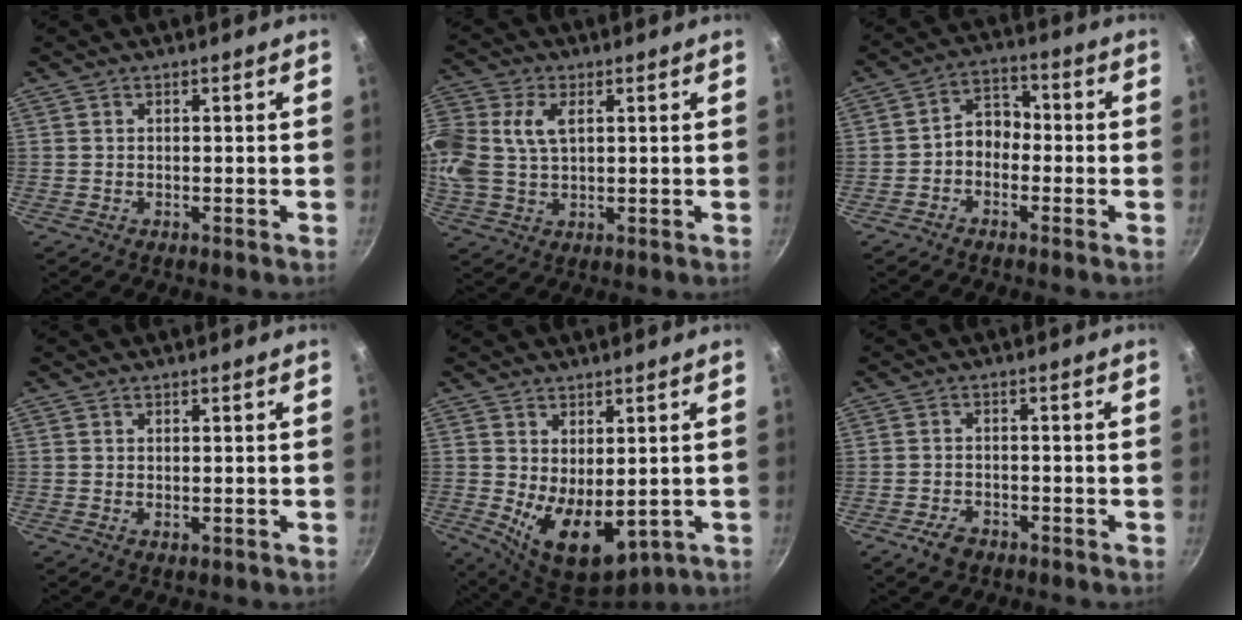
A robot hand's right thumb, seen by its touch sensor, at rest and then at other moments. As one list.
[{"total": 14.4, "force": [3.6, 10.1, 9.7], "torque": [-0.231, 0.024, 0.065]}, {"total": 5.8, "force": [-1.6, 4.4, 3.4], "torque": [-0.029, 0.033, -0.040]}, {"total": 0.7, "force": [0.1, 0.4, 0.6], "torque": [-0.008, -0.004, 0.001]}, {"total": 11.0, "force": [0.1, 6.5, 8.9], "torque": [-0.117, -0.029, 0.026]}, {"total": 4.1, "force": [-2.6, 2.4, 2.0], "torque": [-0.038, 0.020, -0.042]}]